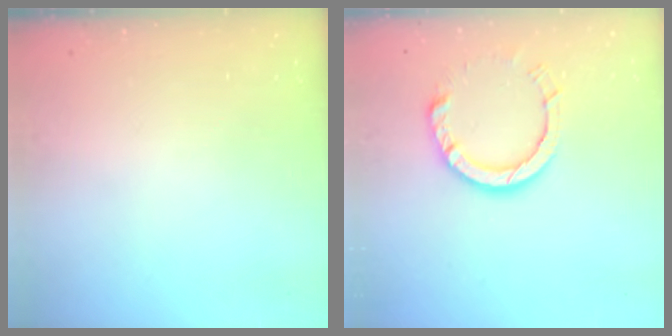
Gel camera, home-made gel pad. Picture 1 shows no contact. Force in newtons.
{"total": 9.1, "press": 9.1, "slide": 0.7}